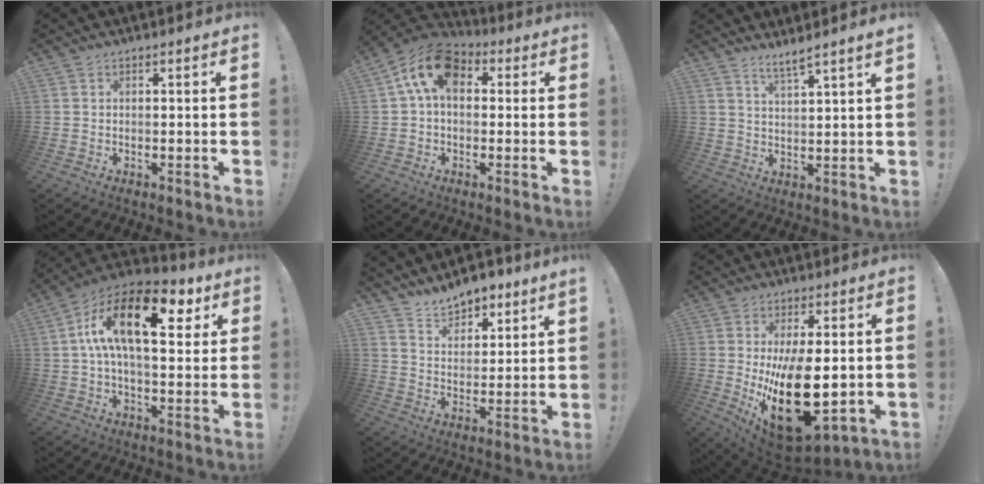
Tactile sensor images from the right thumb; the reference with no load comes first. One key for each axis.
{"total": 12.8, "fx": 3.4, "fy": 7.9, "fz": 9.4, "tx": -0.177, "ty": 0.006, "tz": 0.065}
{"total": 5.0, "fx": 4.1, "fy": -0.5, "fz": 2.7, "tx": -0.050, "ty": -0.025, "tz": 0.070}
{"total": 20.8, "fx": 6.3, "fy": 9.8, "fz": 17.2, "tx": -0.293, "ty": -0.017, "tz": 0.096}
{"total": 8.5, "fx": 7.8, "fy": 2.7, "fz": 1.8, "tx": -0.041, "ty": -0.055, "tz": 0.148}
{"total": 22.5, "fx": 0.0, "fy": 11.4, "fz": 19.4, "tx": -0.309, "ty": -0.036, "tz": 0.024}